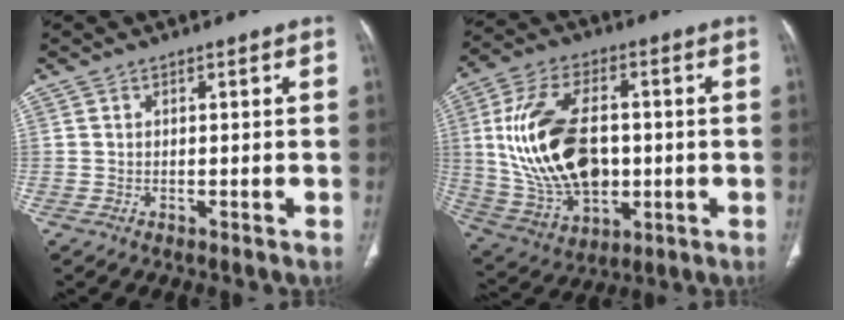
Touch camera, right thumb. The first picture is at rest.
{"total": 20.9, "force": [0.5, 12.8, 16.5], "torque": [-0.304, -0.001, 0.025]}